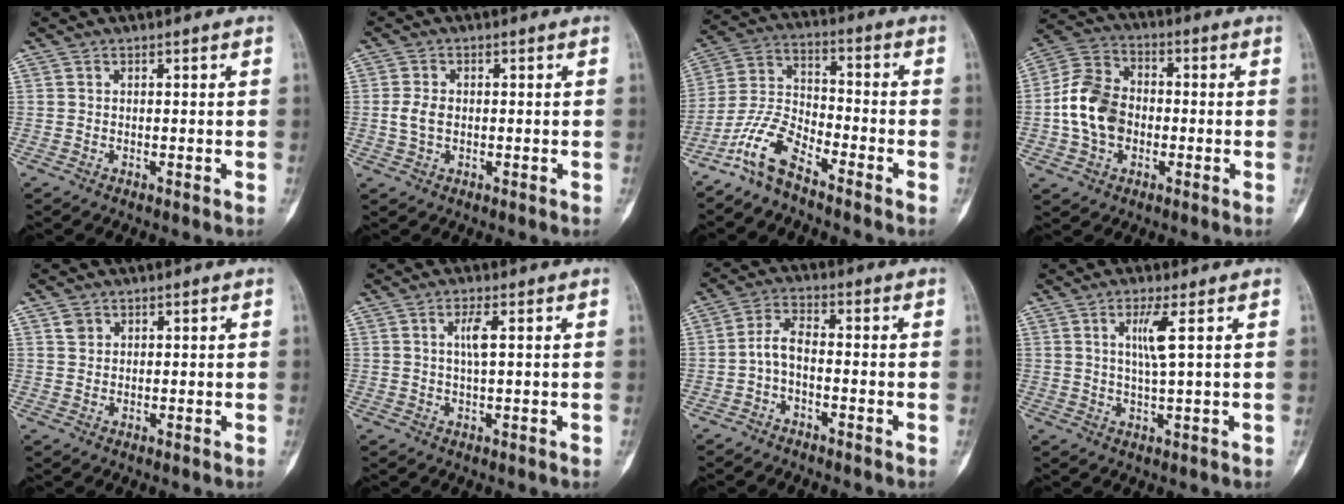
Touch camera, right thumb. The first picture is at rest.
{"total": 3.4, "force": [-0.1, 2.3, 2.6], "torque": [-0.055, 0.007, -0.002]}
{"total": 9.2, "force": [-6.9, 3.0, 5.3], "torque": [-0.118, 0.053, -0.150]}
{"total": 12.1, "force": [-1.7, 9.1, 7.8], "torque": [-0.133, 0.030, -0.040]}
{"total": 1.8, "force": [1.0, 1.4, 0.5], "torque": [0.001, -0.002, 0.016]}
{"total": 3.1, "force": [0.8, 0.6, 2.9], "torque": [-0.057, -0.001, 0.016]}
{"total": 4.4, "force": [-1.6, 2.0, 3.6], "torque": [-0.070, 0.028, -0.040]}
{"total": 4.8, "force": [1.5, 0.0, 4.5], "torque": [-0.094, -0.013, 0.030]}